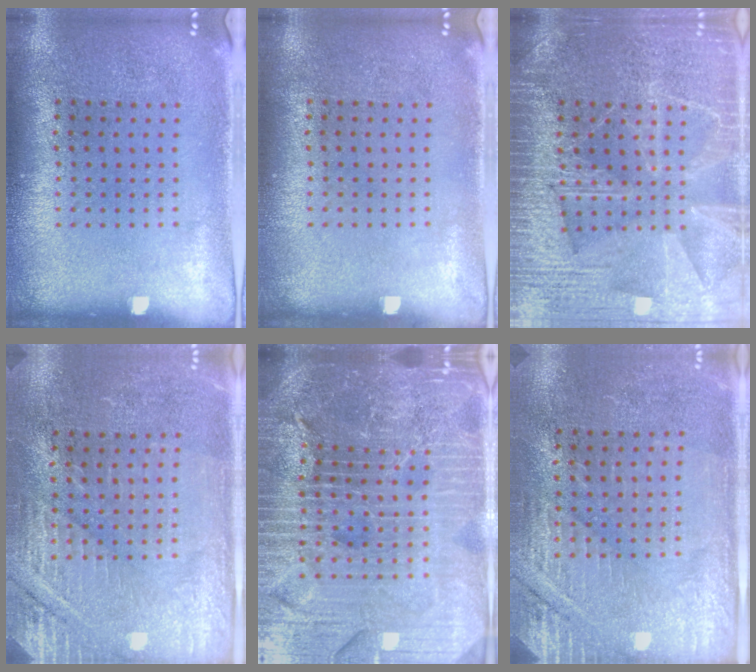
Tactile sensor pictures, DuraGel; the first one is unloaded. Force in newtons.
{"total": 0.0}
{"total": 6.5, "press": 6.4, "slide": 0.9}
{"total": 2.9, "press": 2.9, "slide": 0.3}
{"total": 6.1, "press": 5.4, "slide": 2.8}
{"total": 2.9, "press": 2.8, "slide": 0.7}